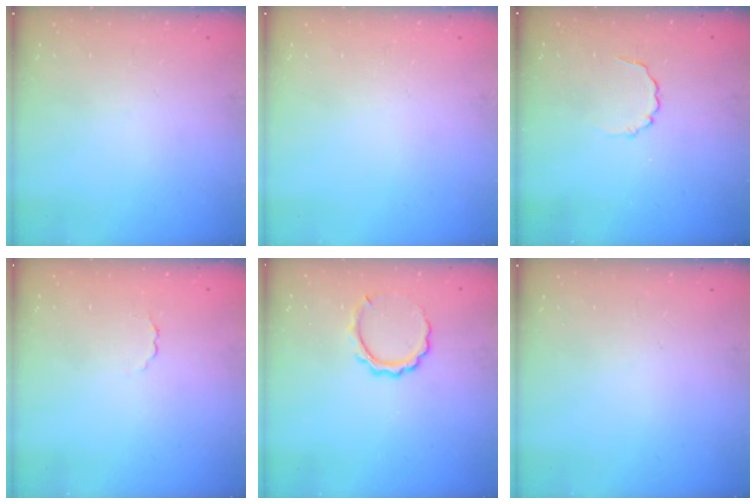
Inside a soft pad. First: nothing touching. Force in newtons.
{"total": 0.0}
{"total": 2.3, "press": 2.1, "slide": 0.9}
{"total": 1.7, "press": 1.7, "slide": 0.5}
{"total": 6.9, "press": 6.9, "slide": 0.5}
{"total": 0.0}